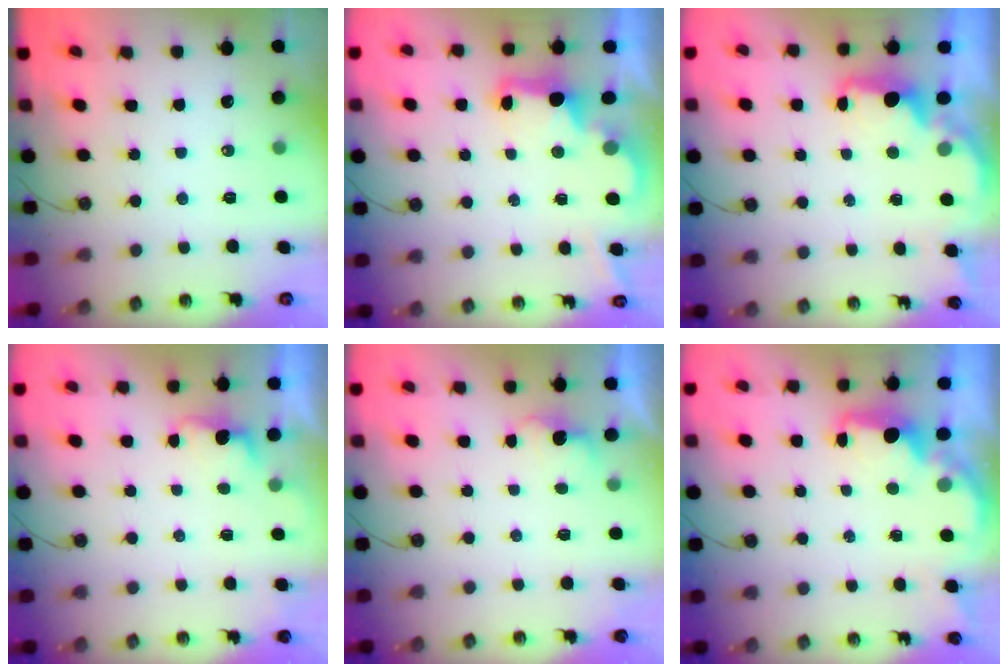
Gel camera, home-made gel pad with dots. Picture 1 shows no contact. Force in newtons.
{"total": 2.7, "press": 2.7, "slide": 0.6}
{"total": 2.5, "press": 2.3, "slide": 0.8}
{"total": 1.2, "press": 0.9, "slide": 0.7}
{"total": 1.5, "press": 1.3, "slide": 0.8}
{"total": 2.3, "press": 2.2, "slide": 0.8}